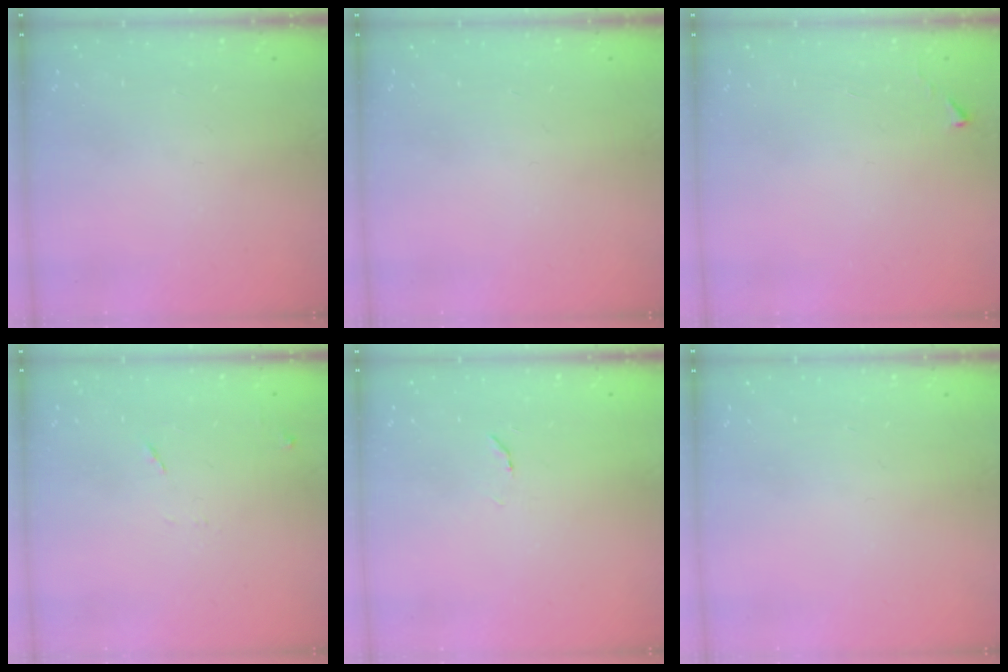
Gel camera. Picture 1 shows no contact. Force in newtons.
{"total": 0.0}
{"total": 2.7, "press": 2.6, "slide": 0.4}
{"total": 5.7, "press": 5.7, "slide": 0.7}
{"total": 5.9, "press": 5.9, "slide": 0.4}
{"total": 0.0}